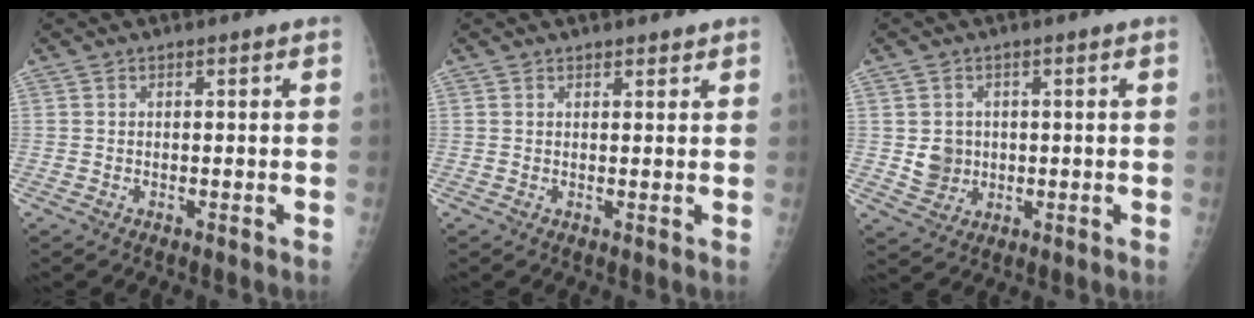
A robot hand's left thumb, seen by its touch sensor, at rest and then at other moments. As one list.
[{"total": 1.5, "force": [1.3, 0.6, 0.4], "torque": [0.005, -0.007, 0.016]}, {"total": 4.6, "force": [0.2, 4.3, 1.7], "torque": [-0.008, 0.000, 0.012]}]